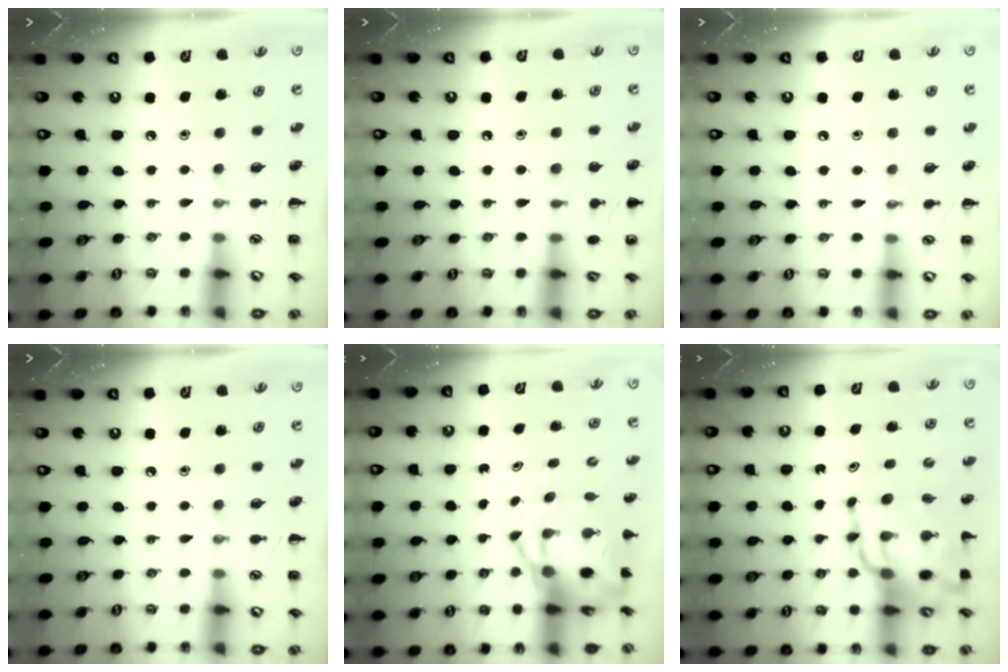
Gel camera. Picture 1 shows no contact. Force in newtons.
{"total": 6.4, "press": 6.1, "slide": 2.1}
{"total": 5.0, "press": 4.8, "slide": 1.4}
{"total": 0.0}
{"total": 6.0, "press": 5.8, "slide": 1.7}
{"total": 14.5, "press": 14.0, "slide": 3.7}